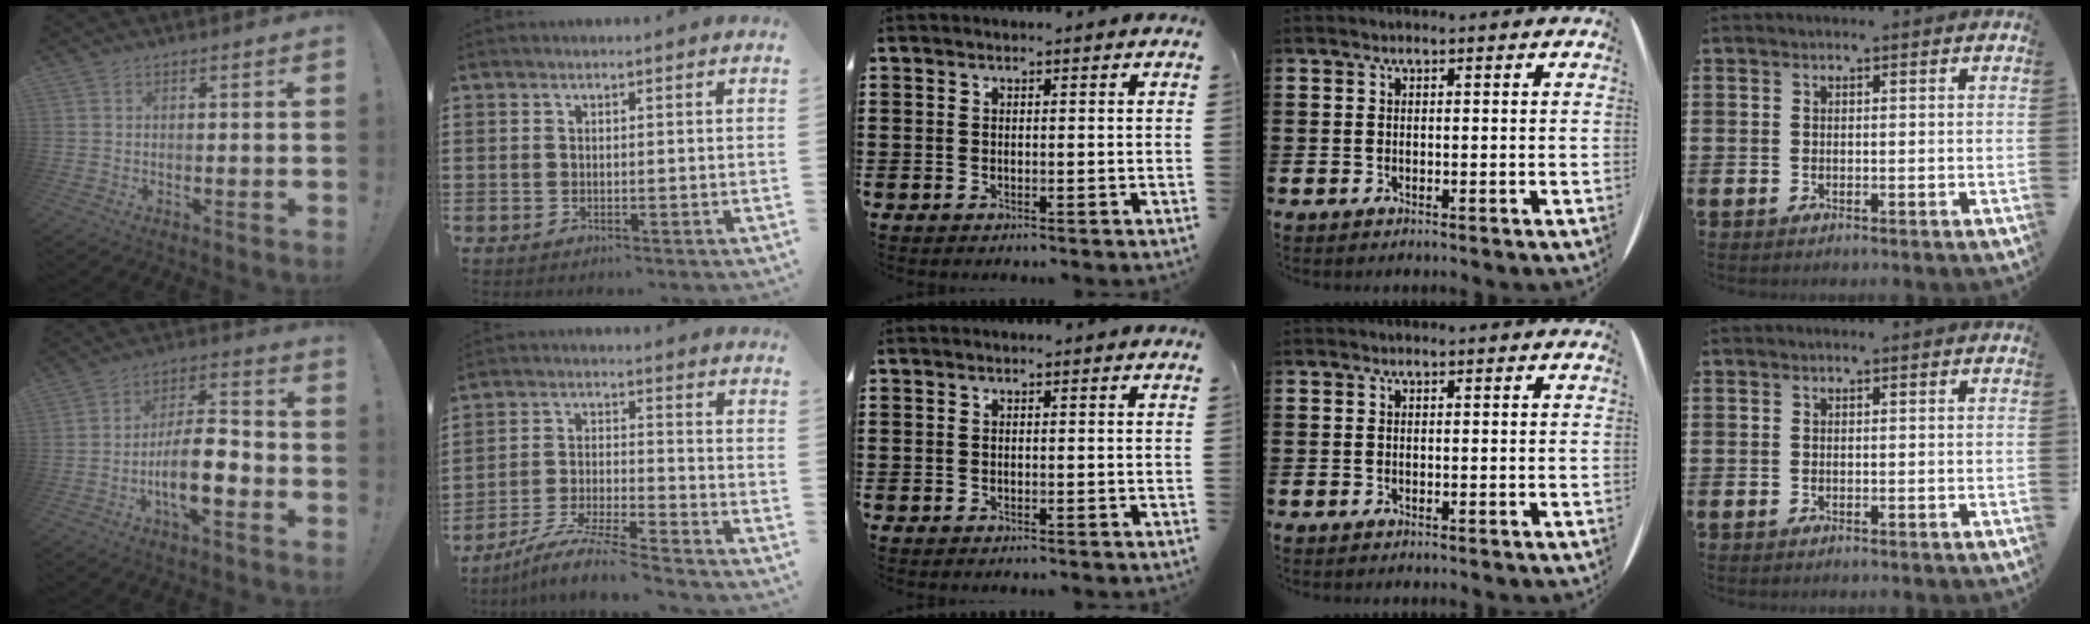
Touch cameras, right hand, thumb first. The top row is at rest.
{"thumb": {"total": 13.8, "force": [-5.1, 5.2, 11.8], "torque": [-0.204, 0.022, -0.083]}, "index": {"total": 7.6, "force": [-6.9, -0.2, 3.0], "torque": [-0.061, -0.003, -0.136]}}